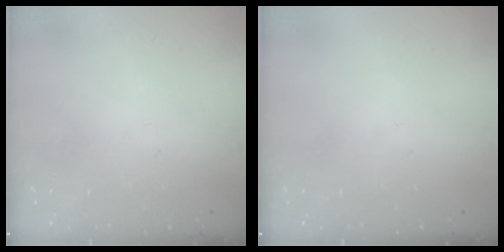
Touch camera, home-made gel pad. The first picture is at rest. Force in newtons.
{"total": 0.0}